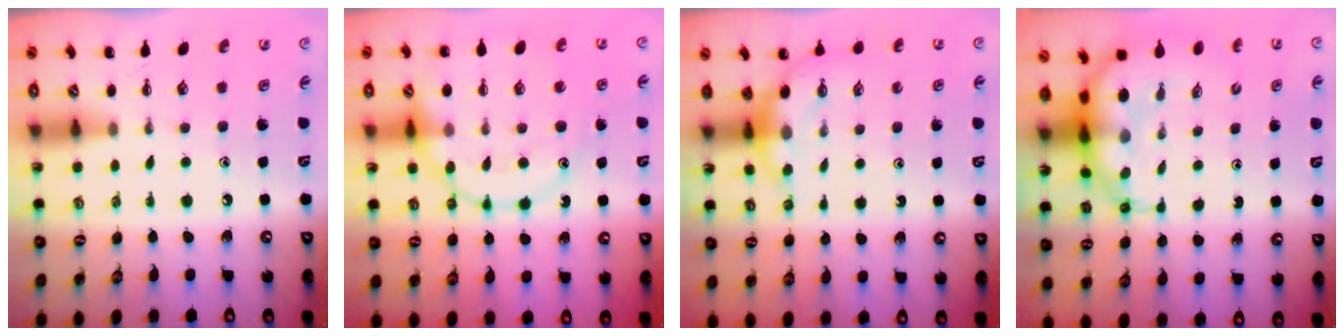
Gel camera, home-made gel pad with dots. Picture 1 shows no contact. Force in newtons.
{"total": 16.8, "press": 16.7, "slide": 2.3}
{"total": 5.9, "press": 5.9, "slide": 0.5}
{"total": 8.8, "press": 8.5, "slide": 2.2}